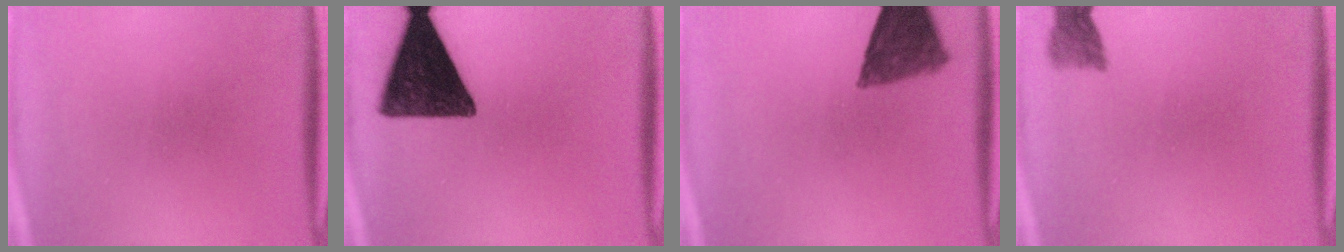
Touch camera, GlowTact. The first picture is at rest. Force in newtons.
{"total": 15.2}
{"total": 9.2}
{"total": 2.5}